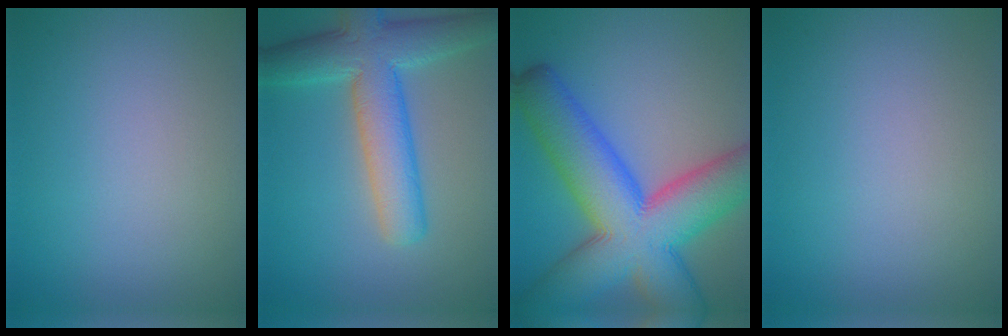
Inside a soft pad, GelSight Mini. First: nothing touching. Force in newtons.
{"total": 7.5, "press": 7.5, "slide": 0.2}
{"total": 13.9, "press": 13.9, "slide": 0.6}
{"total": 0.0}